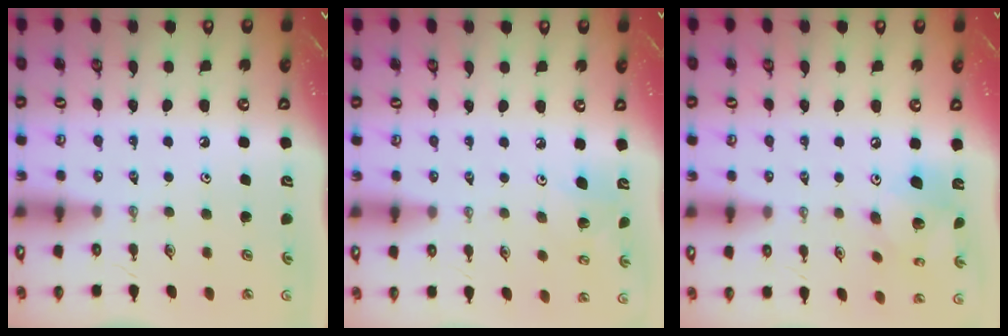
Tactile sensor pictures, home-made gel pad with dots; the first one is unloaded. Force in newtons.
{"total": 6.2, "press": 6.0, "slide": 1.7}
{"total": 12.5, "press": 12.5, "slide": 1.2}